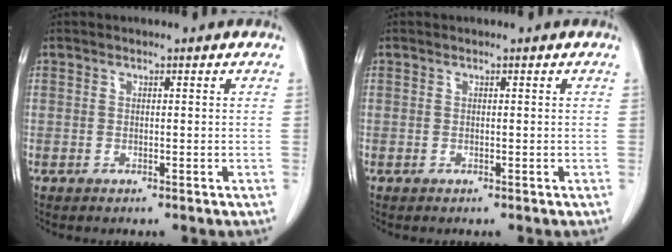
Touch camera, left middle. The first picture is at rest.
{"total": 0.0}